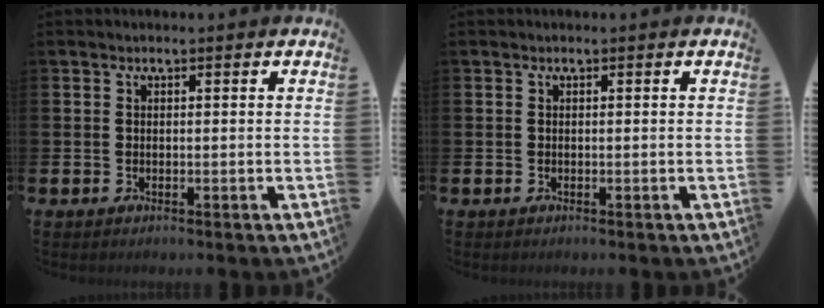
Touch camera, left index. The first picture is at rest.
{"total": 0.0}